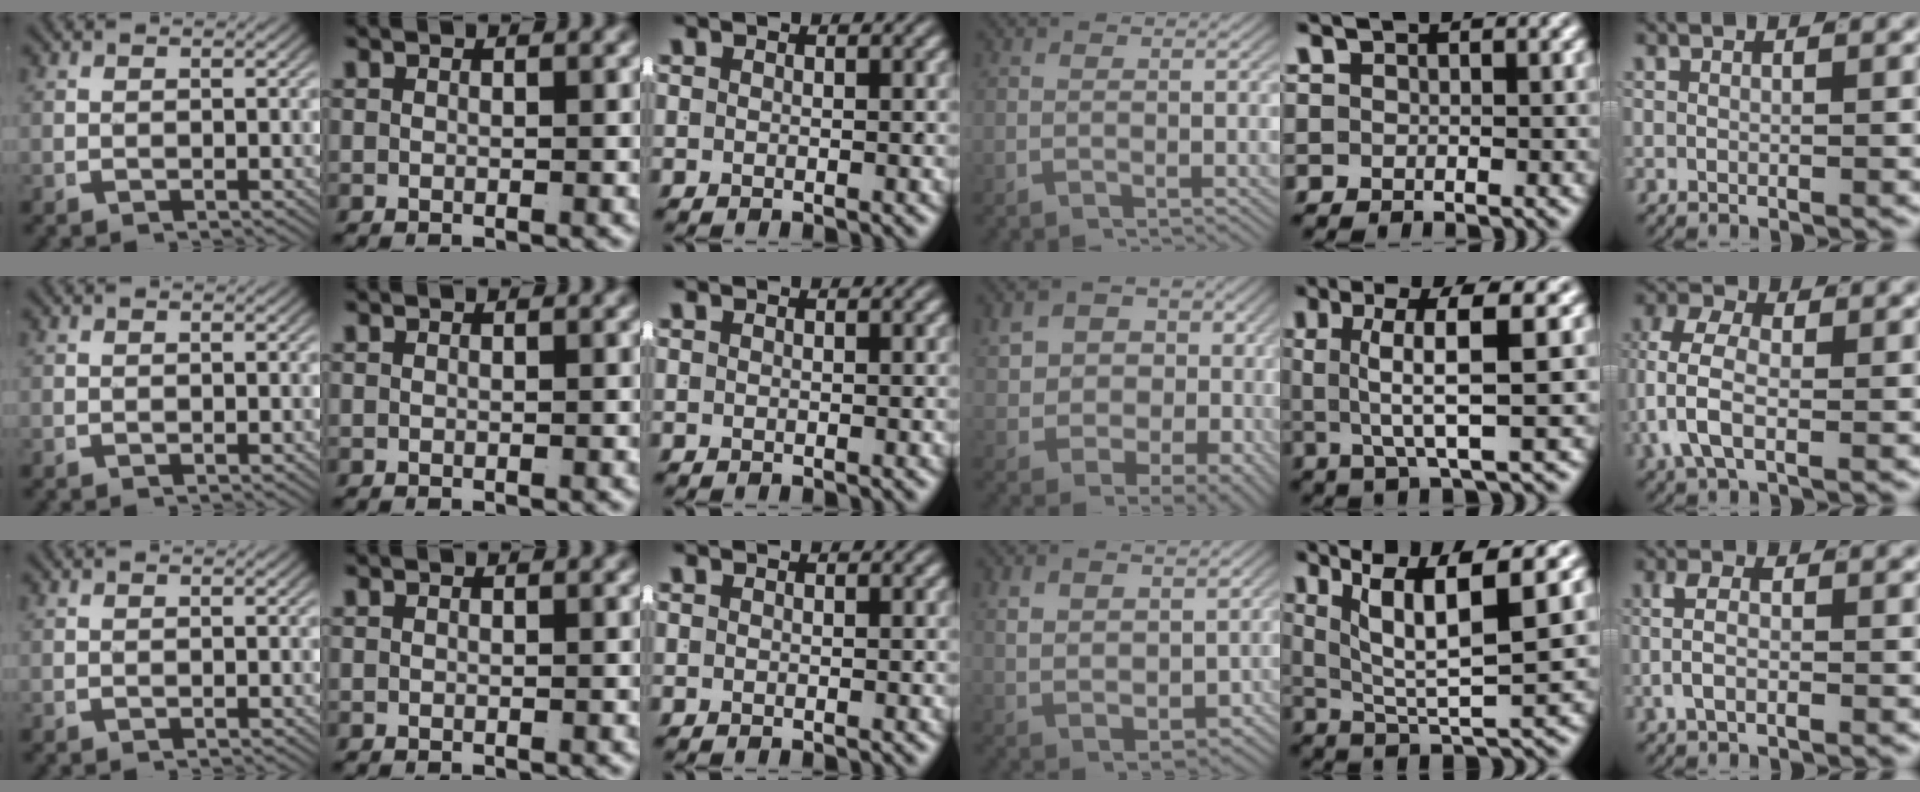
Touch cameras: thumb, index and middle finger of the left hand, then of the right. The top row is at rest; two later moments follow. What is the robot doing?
{"motion": "lift_and_place", "object": "jacket"}